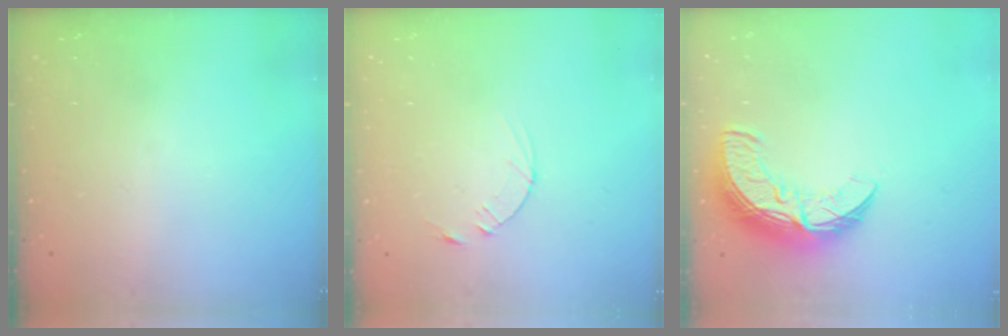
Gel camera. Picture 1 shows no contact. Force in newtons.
{"total": 2.5, "press": 2.5, "slide": 0.3}
{"total": 11.3, "press": 11.3, "slide": 0.8}